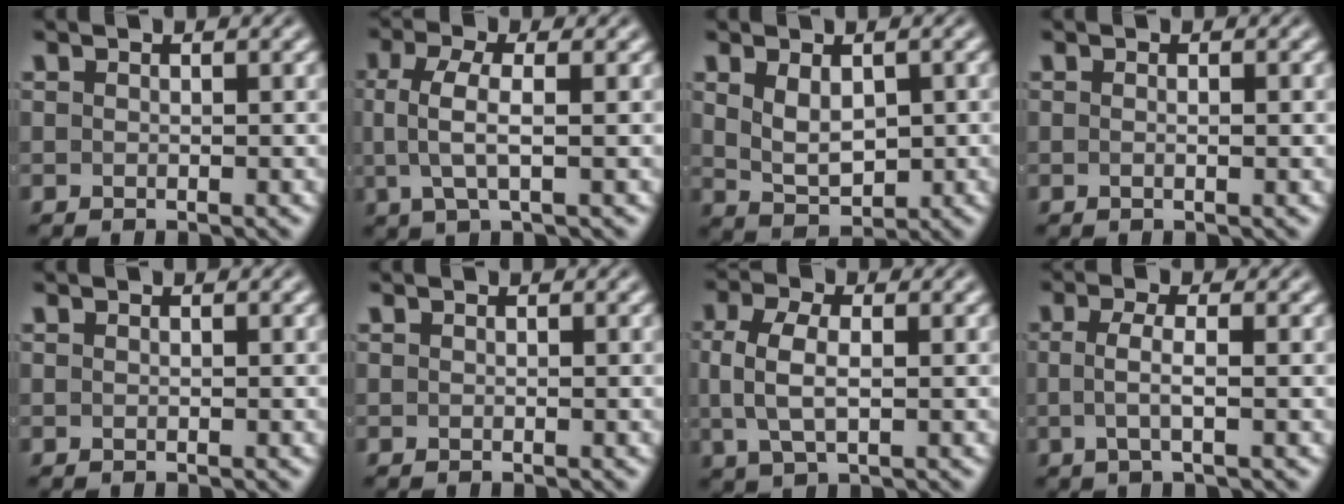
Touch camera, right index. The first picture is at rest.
{"total": 4.1, "force": [0.6, 1.5, 3.8], "torque": [-0.078, 0.001, 0.012]}
{"total": 4.5, "force": [0.0, 2.9, 3.4], "torque": [-0.062, -0.015, 0.010]}
{"total": 0.6, "force": [-0.3, -0.3, 0.5], "torque": [-0.010, -0.003, -0.004]}
{"total": 0.0}
{"total": 0.0}
{"total": 4.0, "force": [0.2, 2.2, 3.3], "torque": [-0.076, -0.009, 0.014]}
{"total": 2.3, "force": [-0.2, 0.1, 2.3], "torque": [-0.045, -0.004, -0.002]}